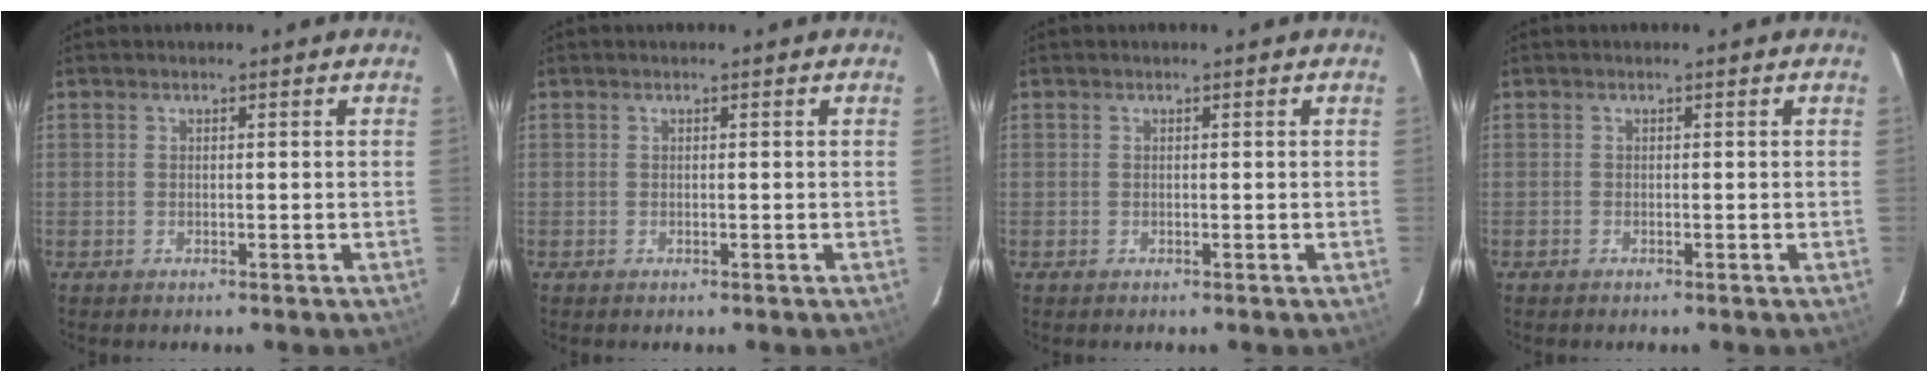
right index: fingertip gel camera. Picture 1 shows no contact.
{"total": 0.0}
{"total": 0.0}
{"total": 0.0}